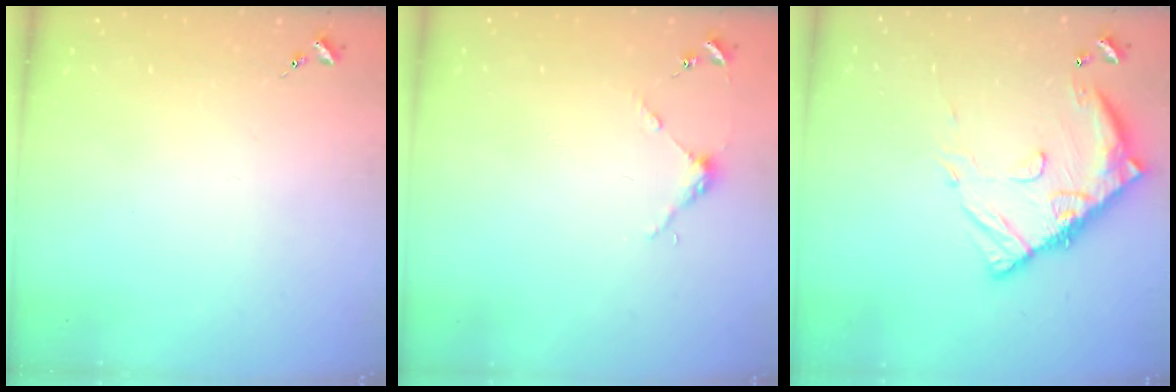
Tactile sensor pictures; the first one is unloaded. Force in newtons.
{"total": 3.7, "press": 3.7, "slide": 0.3}
{"total": 14.4, "press": 14.4, "slide": 1.3}